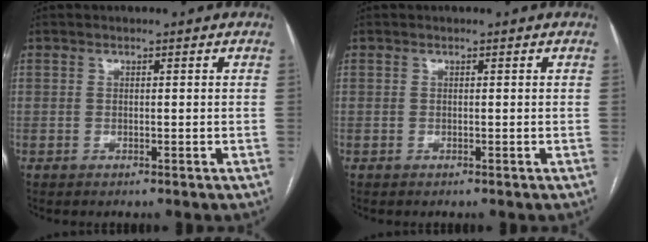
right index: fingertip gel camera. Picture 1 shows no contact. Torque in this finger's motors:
{"motor_torque": [0.00, 0.00, 0.00, 0.00]}